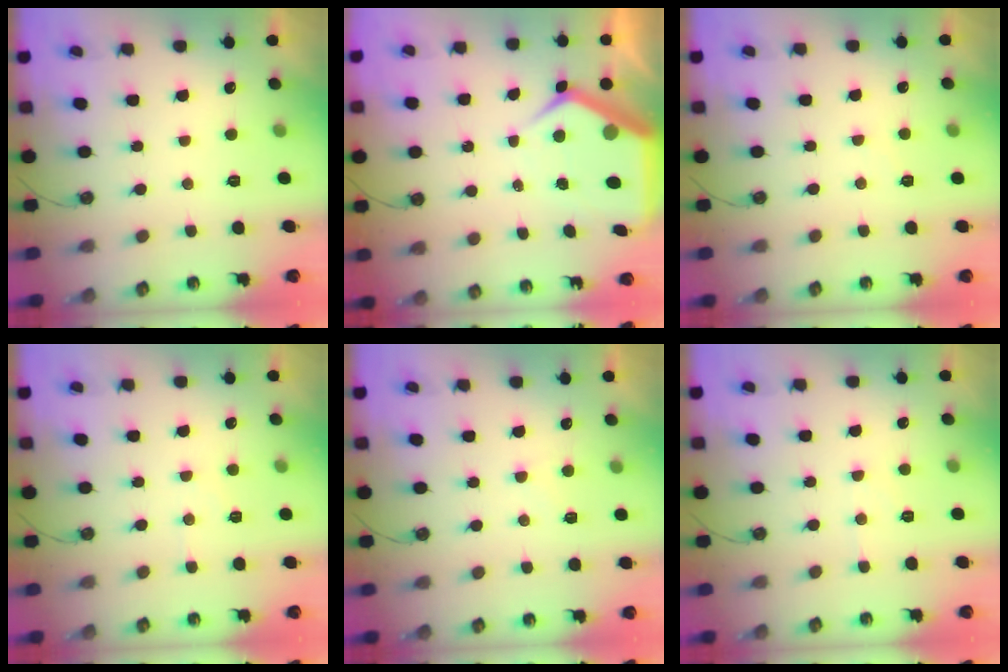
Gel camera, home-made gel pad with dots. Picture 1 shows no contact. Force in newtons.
{"total": 10.4, "press": 10.3, "slide": 1.3}
{"total": 3.0, "press": 2.9, "slide": 0.4}
{"total": 4.6, "press": 4.5, "slide": 0.7}
{"total": 4.7, "press": 4.6, "slide": 0.5}
{"total": 4.6, "press": 4.5, "slide": 0.8}